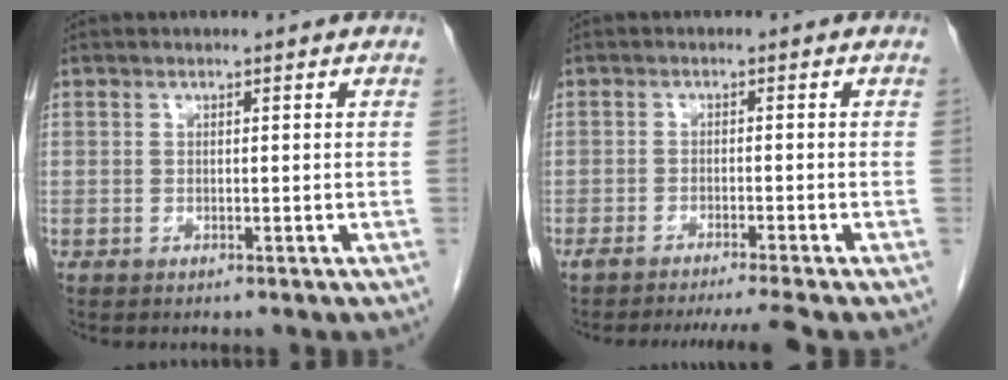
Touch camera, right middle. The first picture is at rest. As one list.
[{"total": 6.3, "force": [-5.5, -1.2, 3.0], "torque": [-0.031, -0.008, -0.082]}]